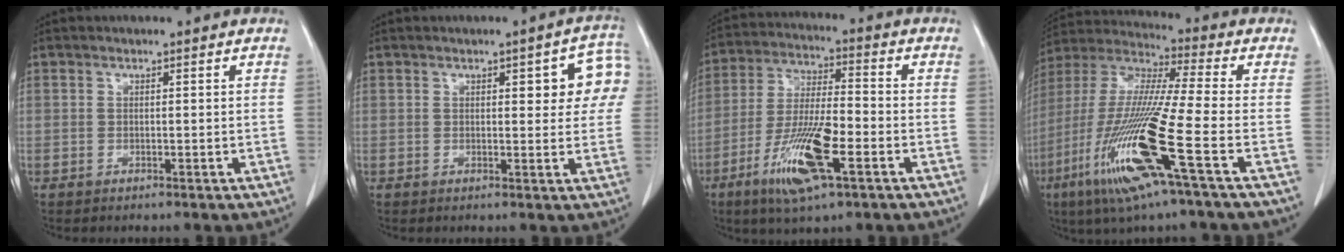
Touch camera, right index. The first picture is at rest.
{"total": 7.5, "force": [2.2, 2.5, 6.7], "torque": [-0.066, 0.018, 0.020]}
{"total": 13.4, "force": [-5.9, 2.4, 11.8], "torque": [-0.233, -0.017, -0.107]}
{"total": 18.9, "force": [-7.4, -0.2, 17.4], "torque": [-0.380, -0.033, -0.150]}